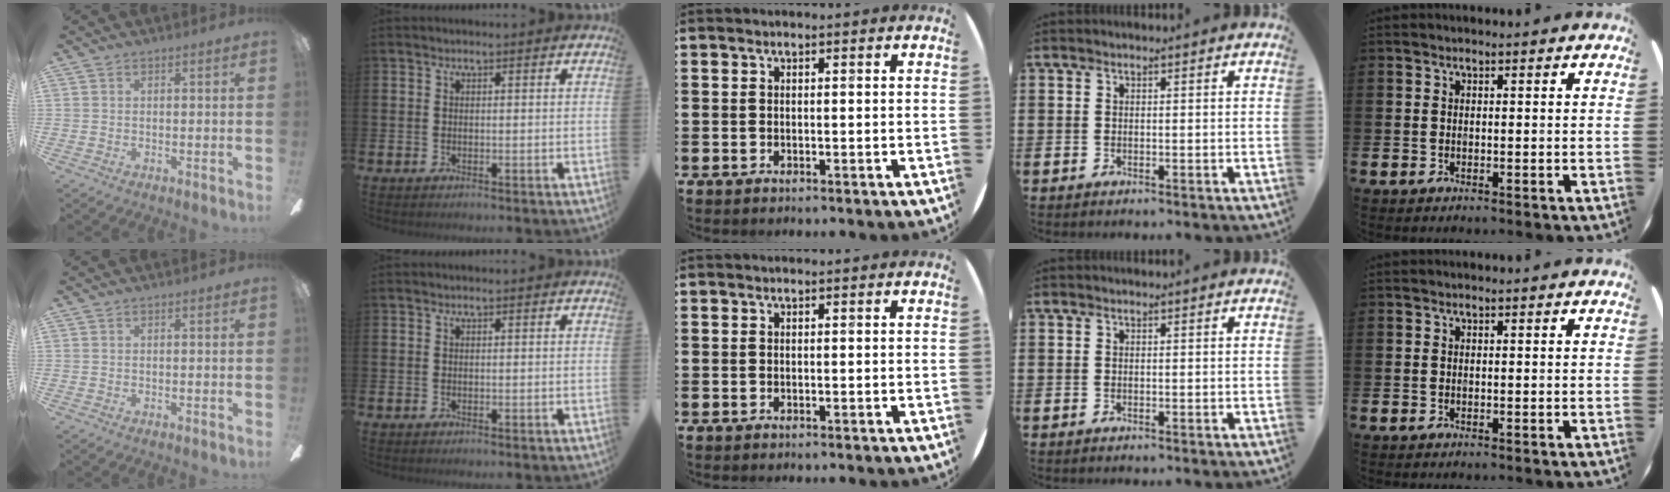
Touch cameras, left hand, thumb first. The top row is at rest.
{}